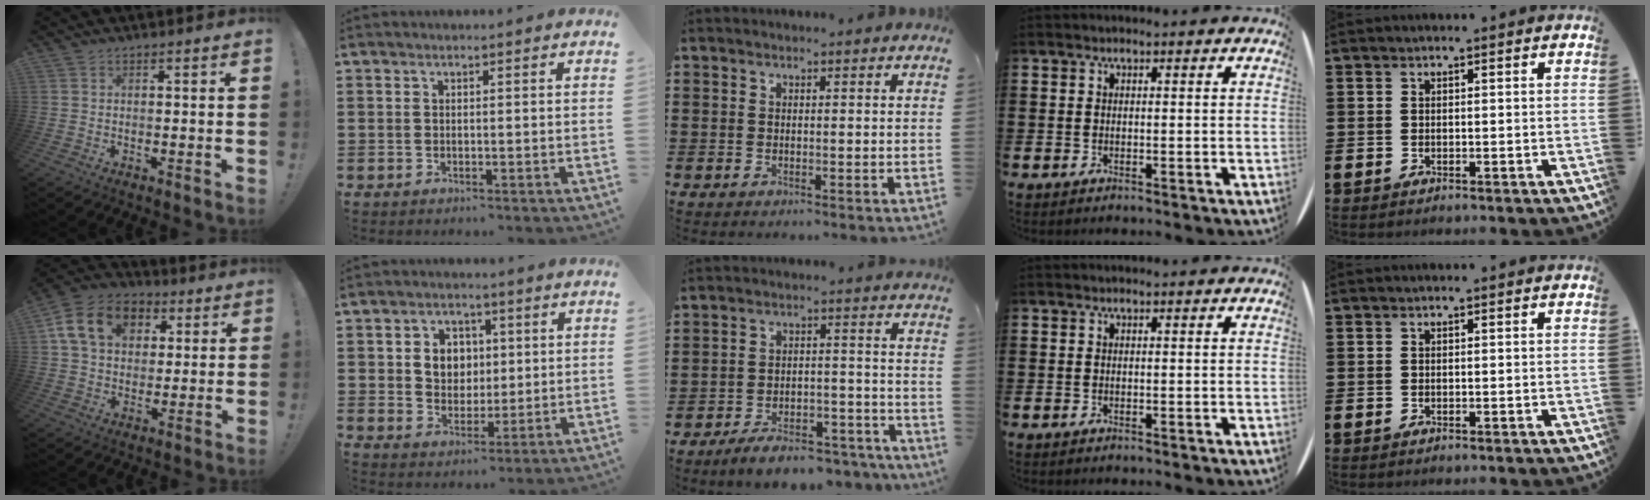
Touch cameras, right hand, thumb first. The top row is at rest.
{"thumb": {"total": 15.9, "force": [5.1, 11.9, 9.1], "torque": [-0.138, 0.000, 0.101]}, "index": {"total": 5.2, "force": [1.0, 4.6, 2.2], "torque": [-0.055, 0.013, 0.014]}, "middle": {"total": 6.6, "force": [-6.2, 1.0, 2.2], "torque": [-0.035, 0.010, -0.115]}}